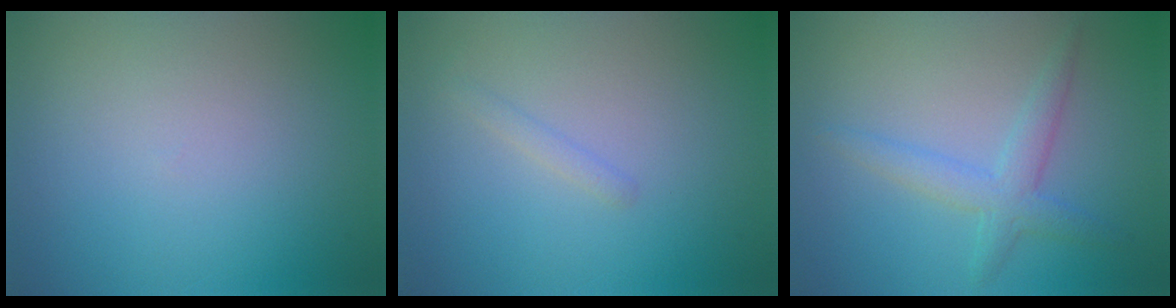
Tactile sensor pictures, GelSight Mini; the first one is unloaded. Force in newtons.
{"total": 0.9, "press": 0.9, "slide": 0.0}
{"total": 2.8, "press": 2.8, "slide": 0.1}